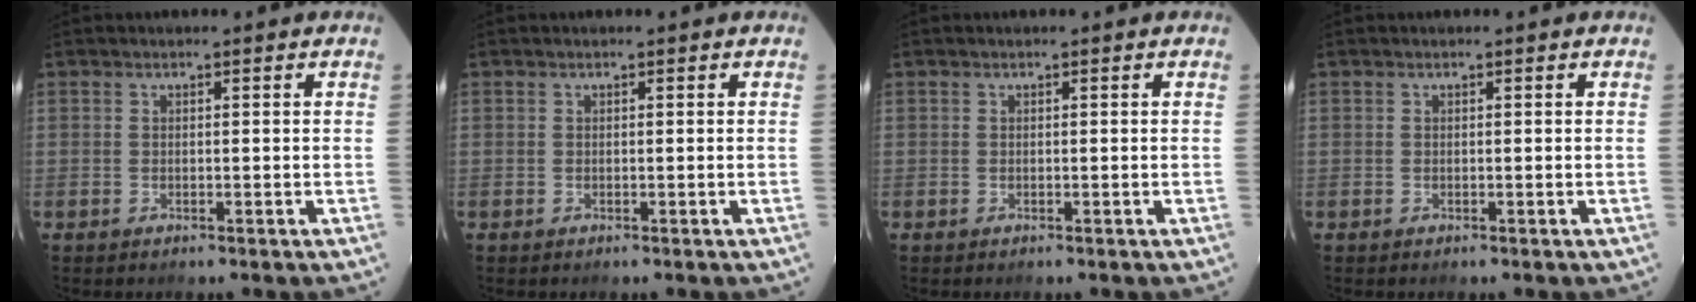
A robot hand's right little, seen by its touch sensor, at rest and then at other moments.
{"total": 0.0}
{"total": 0.0}
{"total": 0.0}